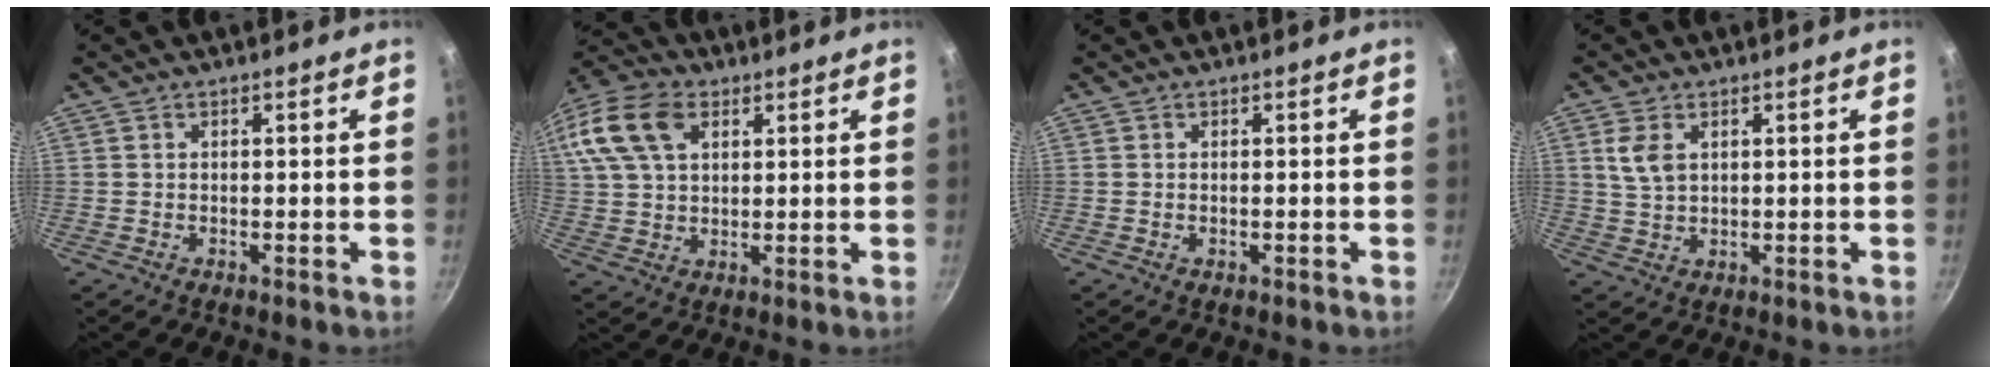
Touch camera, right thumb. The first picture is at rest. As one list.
[{"total": 17.4, "force": [6.8, 11.4, 11.3], "torque": [-0.252, 0.026, 0.121]}, {"total": 0.6, "force": [-0.1, 0.3, 0.5], "torque": [-0.008, 0.001, -0.002]}, {"total": 5.0, "force": [1.7, 3.1, 3.5], "torque": [-0.064, -0.005, 0.035]}]